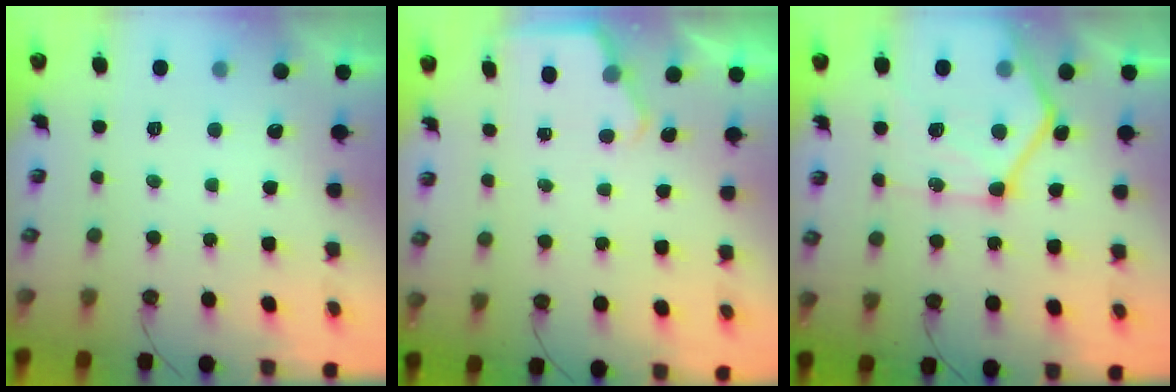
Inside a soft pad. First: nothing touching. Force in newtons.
{"total": 2.9, "press": 2.8, "slide": 0.4}
{"total": 20.3, "press": 20.3, "slide": 1.7}